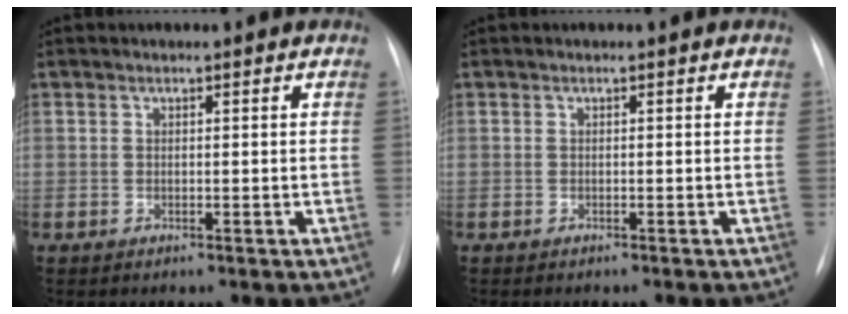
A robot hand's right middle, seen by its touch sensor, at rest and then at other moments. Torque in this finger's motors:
{"motor_torque": [0.01, -0.16, 0.00, 0.01]}